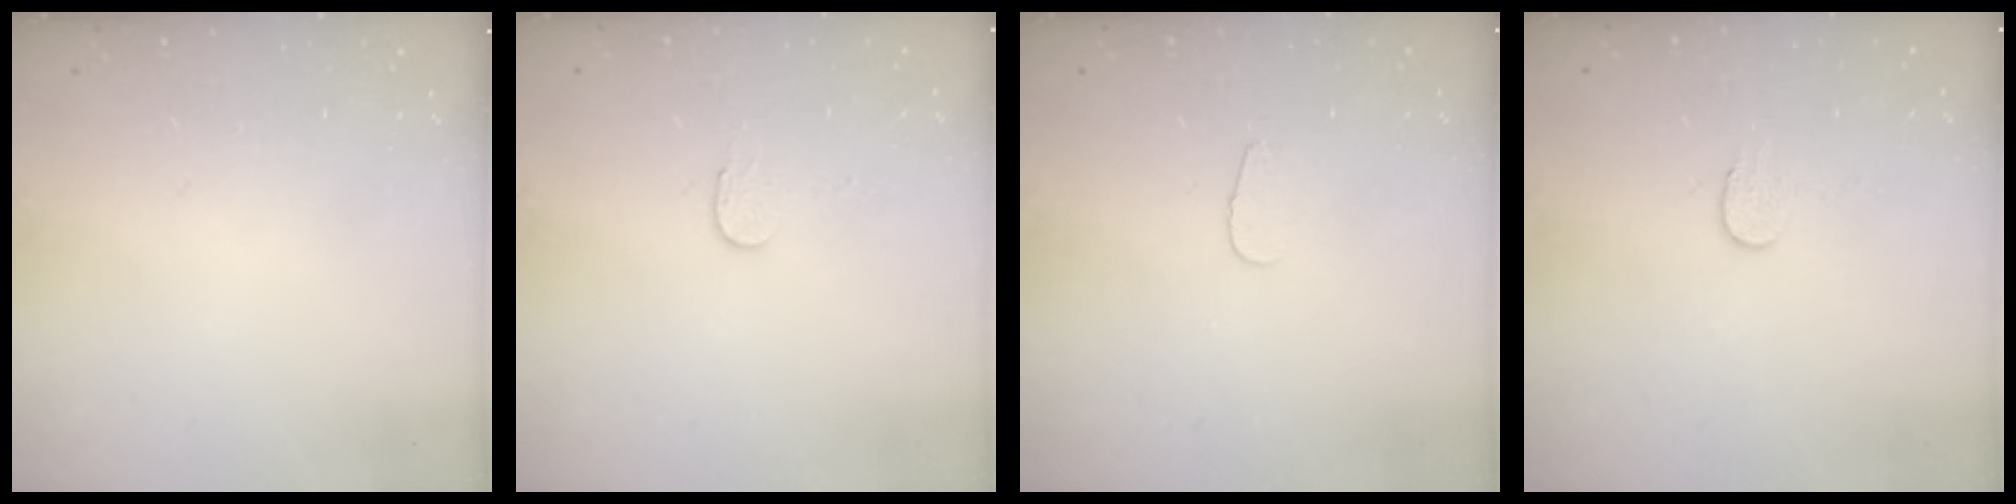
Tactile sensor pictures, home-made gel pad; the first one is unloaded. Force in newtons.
{"total": 2.7, "press": 2.7, "slide": 0.2}
{"total": 3.1, "press": 3.1, "slide": 0.3}
{"total": 6.2, "press": 6.2, "slide": 0.5}